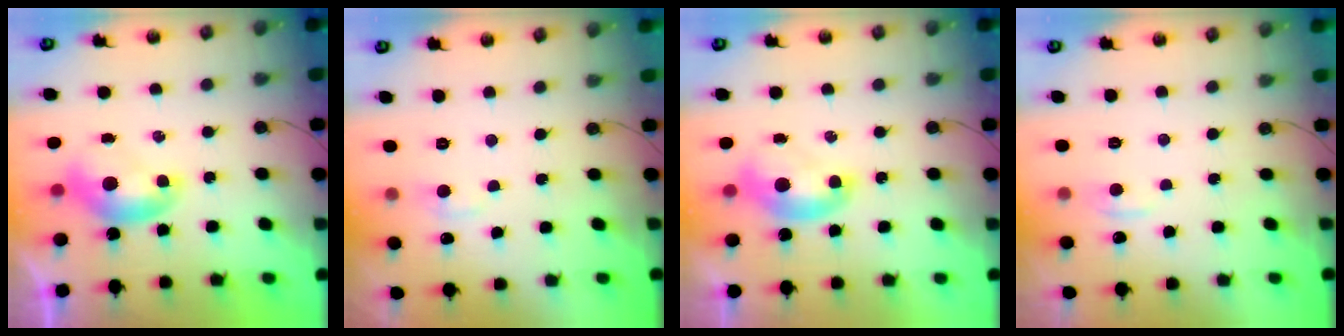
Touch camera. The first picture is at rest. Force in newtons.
{"total": 1.2, "press": 1.0, "slide": 0.7}
{"total": 1.5, "press": 1.5, "slide": 0.2}
{"total": 1.7, "press": 1.6, "slide": 0.5}